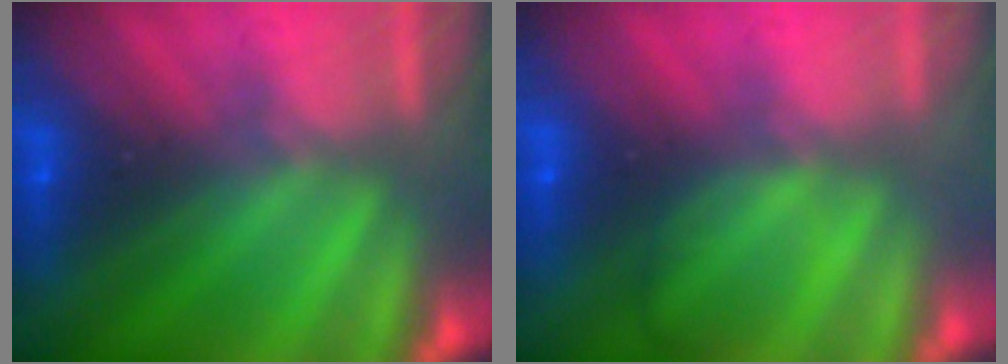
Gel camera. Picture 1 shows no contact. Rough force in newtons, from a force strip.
{"total": 2.1}